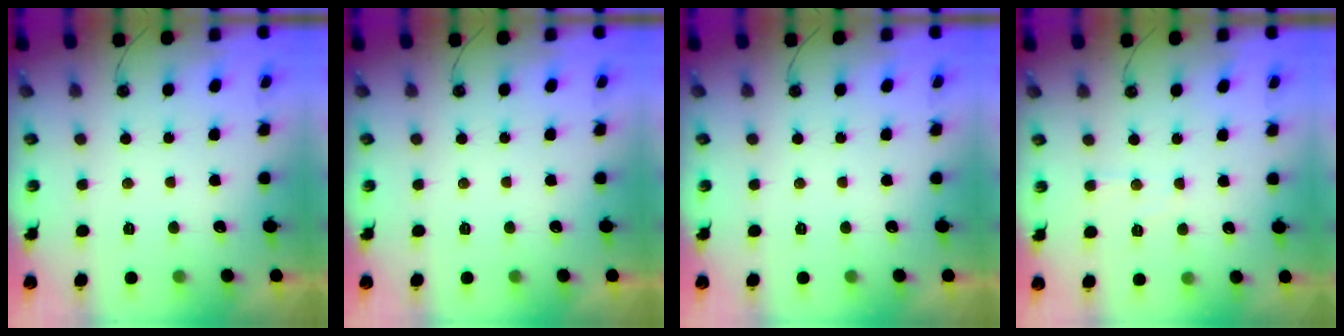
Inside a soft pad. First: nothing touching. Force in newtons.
{"total": 0.0}
{"total": 0.0}
{"total": 5.6, "press": 5.6, "slide": 0.8}